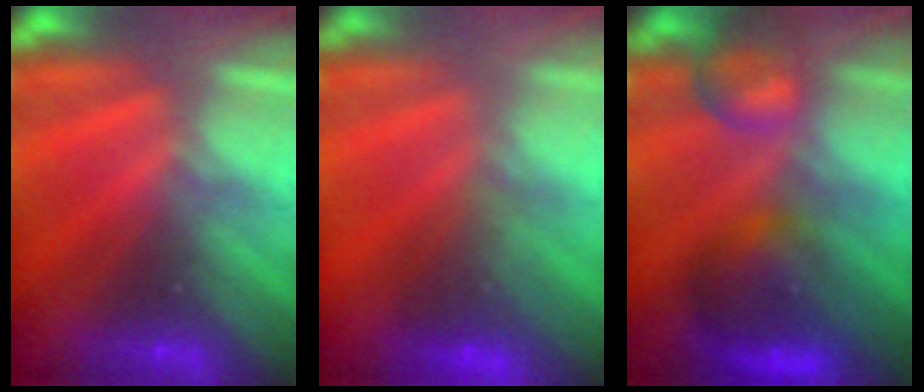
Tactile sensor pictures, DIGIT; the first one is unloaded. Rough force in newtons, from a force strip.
{"total": 6.7}
{"total": 8.7}